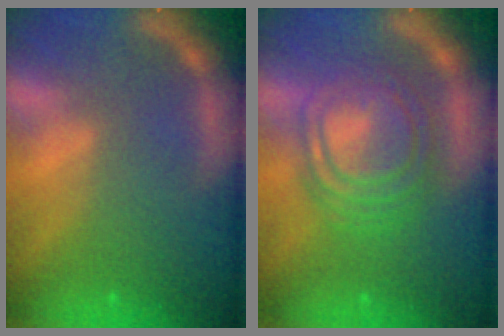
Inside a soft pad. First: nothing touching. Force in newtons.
{"total": 9.0}